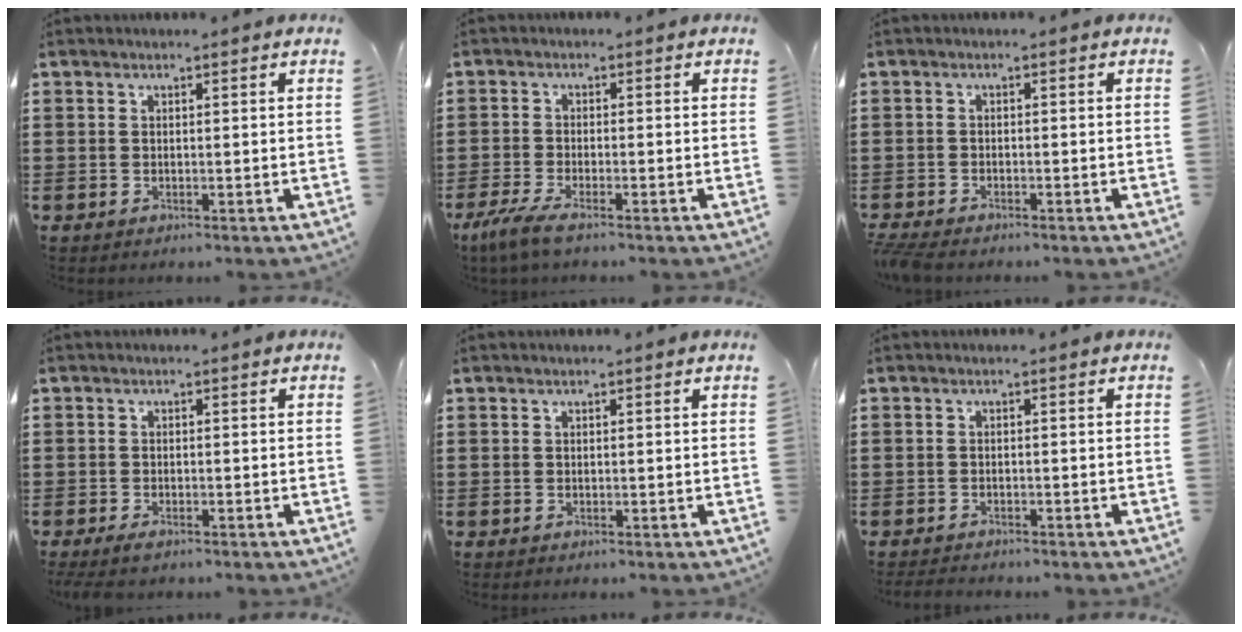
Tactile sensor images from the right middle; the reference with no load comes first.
{"total": 3.8, "force": [-2.9, 0.4, 2.3], "torque": [-0.061, -0.010, -0.061]}
{"total": 1.9, "force": [-1.8, 0.3, 0.5], "torque": [-0.026, -0.004, -0.042]}
{"total": 1.1, "force": [-0.9, 0.4, 0.6], "torque": [-0.013, -0.003, -0.017]}
{"total": 0.0}
{"total": 1.6, "force": [-1.5, 0.4, 0.0], "torque": [-0.005, 0.001, -0.033]}